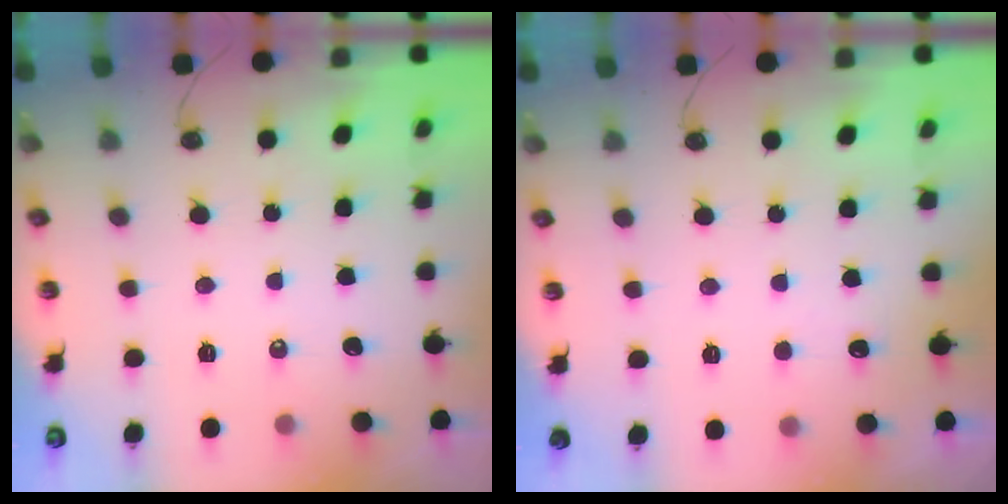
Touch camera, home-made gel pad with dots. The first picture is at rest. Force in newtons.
{"total": 1.9, "press": 1.7, "slide": 0.9}